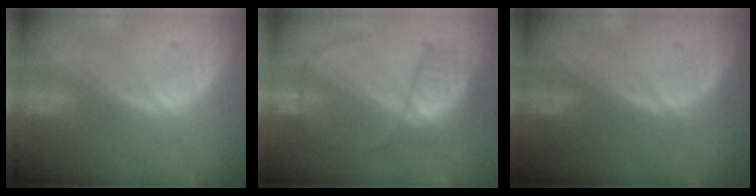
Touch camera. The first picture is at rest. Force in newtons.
{"total": 6.6, "press": 5.7, "slide": 3.2}
{"total": 0.0}